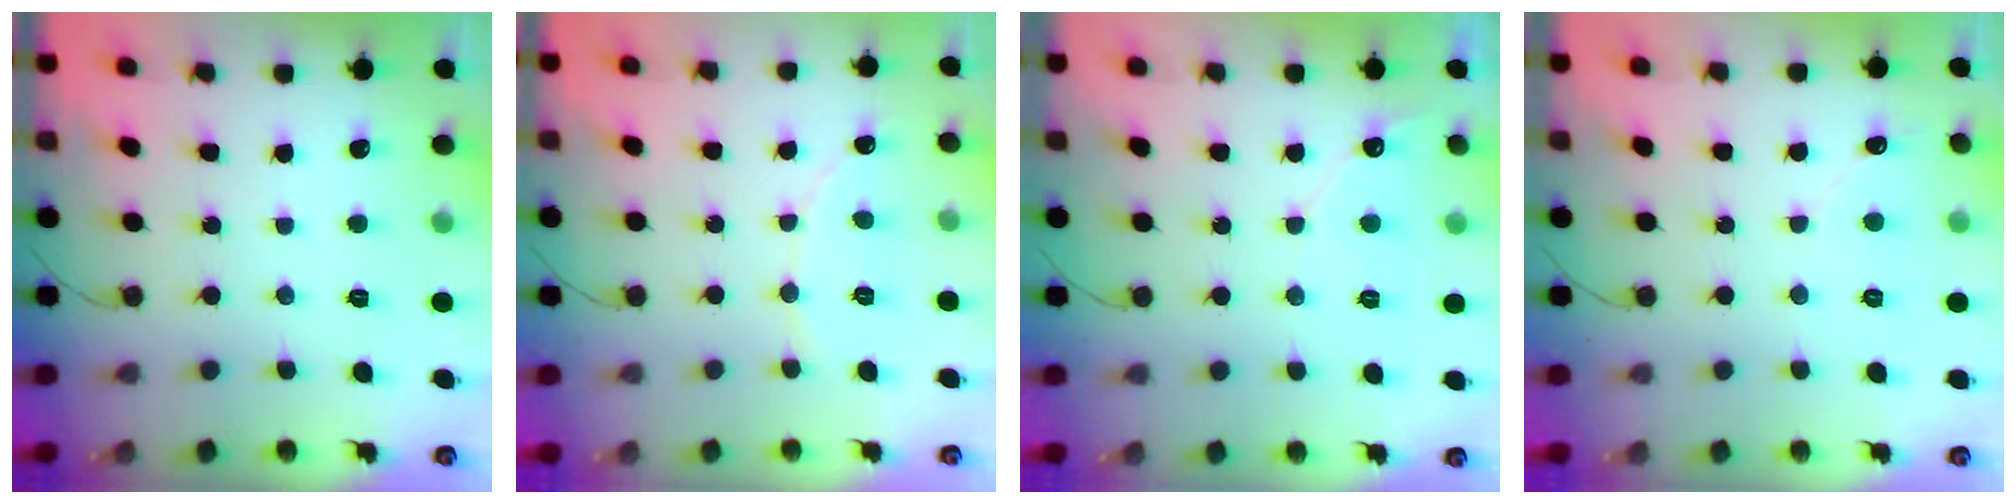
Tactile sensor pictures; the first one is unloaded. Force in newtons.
{"total": 1.9, "press": 1.8, "slide": 0.2}
{"total": 4.0, "press": 4.0, "slide": 0.2}
{"total": 2.7, "press": 2.7, "slide": 0.3}